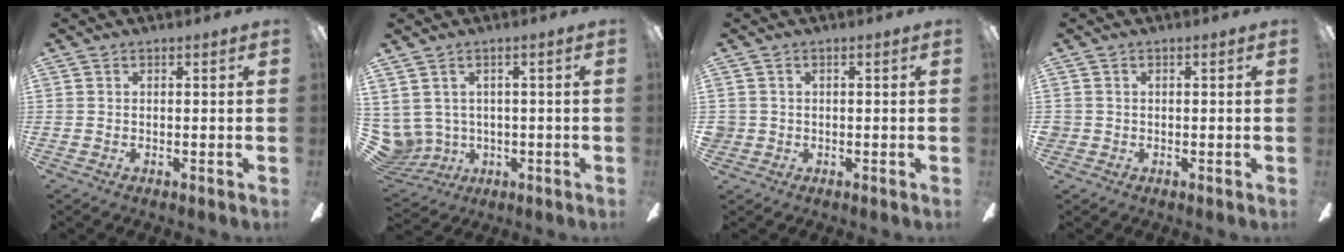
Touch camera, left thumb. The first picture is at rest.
{"total": 5.8, "force": [1.8, 5.3, 1.2], "torque": [-0.080, -0.018, 0.035]}
{"total": 1.7, "force": [0.1, 1.7, 0.2], "torque": [-0.006, 0.005, -0.001]}
{"total": 1.1, "force": [0.0, 1.1, 0.1], "torque": [-0.001, 0.005, -0.003]}